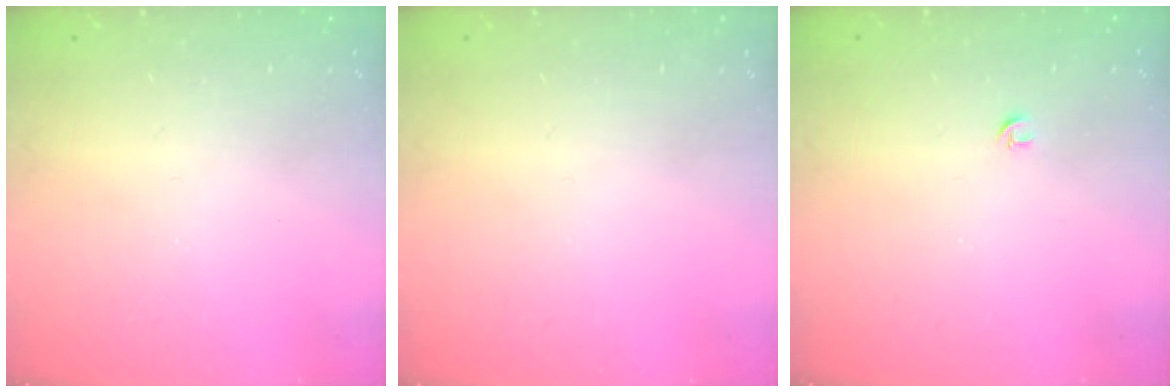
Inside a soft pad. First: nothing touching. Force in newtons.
{"total": 0.0}
{"total": 3.4, "press": 3.3, "slide": 0.6}